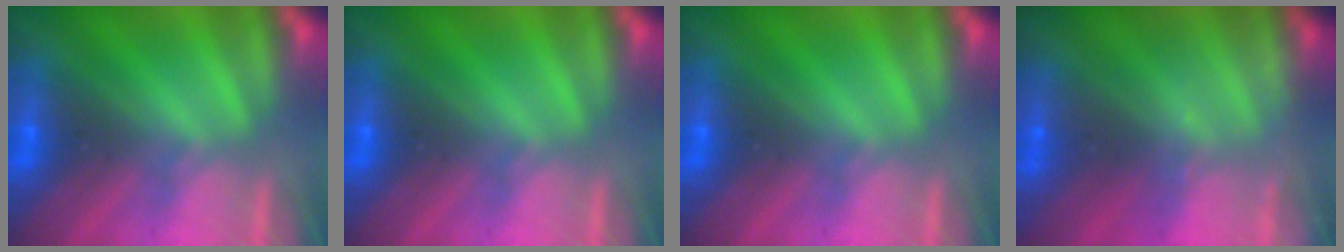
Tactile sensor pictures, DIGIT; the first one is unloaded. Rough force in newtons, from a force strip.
{"total": 0.0}
{"total": 0.0}
{"total": 2.3}